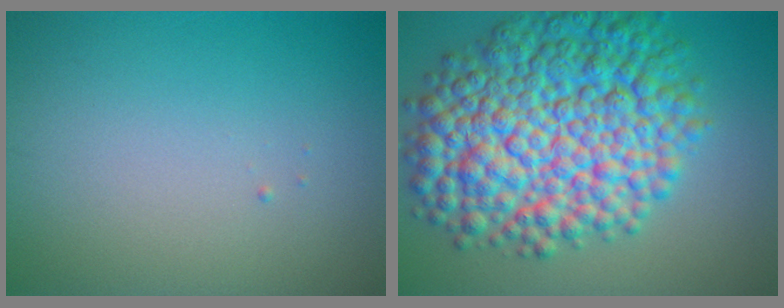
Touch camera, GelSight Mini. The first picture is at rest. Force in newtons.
{"total": 12.8, "press": 12.8, "slide": 0.2}